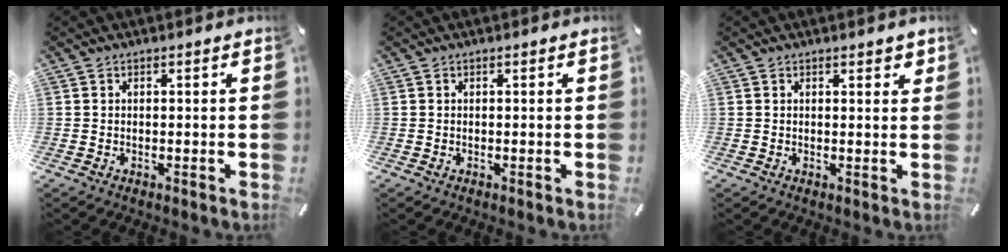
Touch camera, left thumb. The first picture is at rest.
{"total": 0.0}
{"total": 1.3, "force": [1.0, 0.4, 0.6], "torque": [-0.006, -0.003, 0.017]}